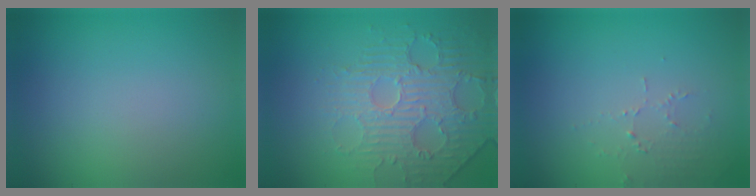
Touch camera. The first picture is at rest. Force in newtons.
{"total": 4.8, "press": 3.8, "slide": 3.0}
{"total": 1.5, "press": 1.5, "slide": 0.2}